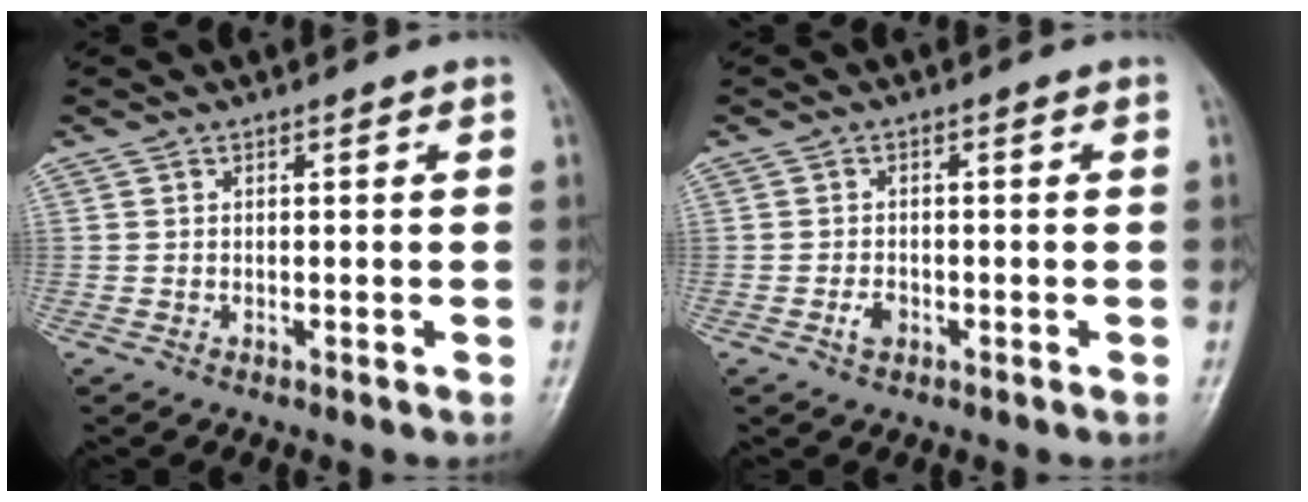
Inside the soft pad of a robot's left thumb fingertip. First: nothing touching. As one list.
[{"total": 1.9, "force": [-0.9, 1.3, 1.2], "torque": [-0.019, 0.003, -0.017]}]